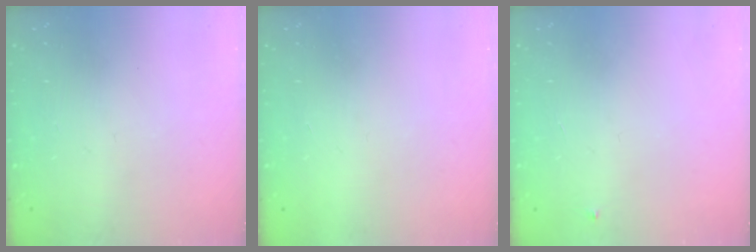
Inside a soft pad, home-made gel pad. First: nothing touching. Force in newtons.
{"total": 1.6, "press": 1.6, "slide": 0.1}
{"total": 3.0, "press": 2.9, "slide": 0.4}